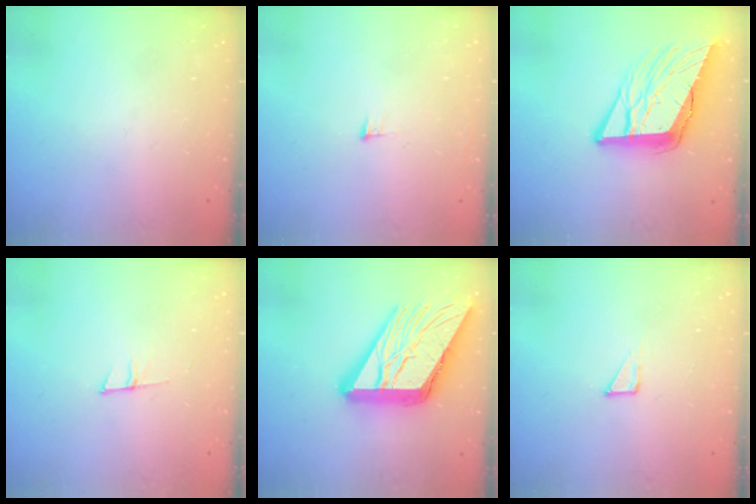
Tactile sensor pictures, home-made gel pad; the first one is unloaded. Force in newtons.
{"total": 5.2, "press": 5.0, "slide": 1.3}
{"total": 15.3, "press": 15.1, "slide": 2.7}
{"total": 5.6, "press": 5.0, "slide": 2.6}
{"total": 24.2, "press": 24.1, "slide": 2.8}
{"total": 2.3, "press": 2.3, "slide": 0.1}